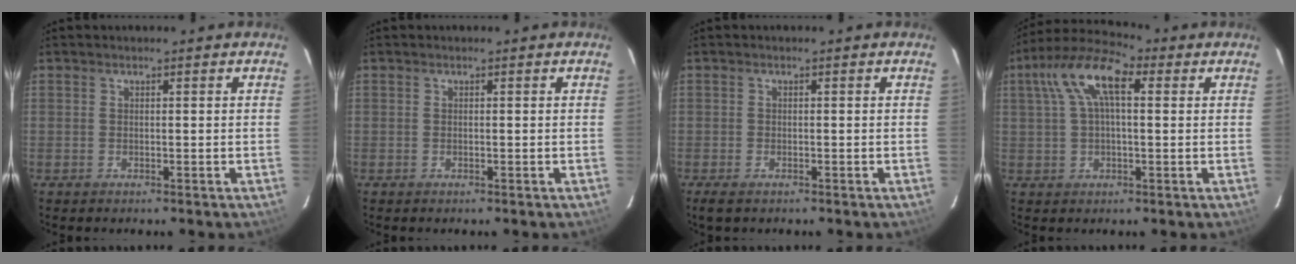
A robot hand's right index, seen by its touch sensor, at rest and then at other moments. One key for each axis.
{"total": 0.0}
{"total": 2.3, "fx": -1.6, "fy": 1.1, "fz": 1.4, "tx": -0.027, "ty": -0.007, "tz": -0.028}
{"total": 10.8, "fx": 3.2, "fy": 4.6, "fz": 9.2, "tx": -0.183, "ty": 0.035, "tz": 0.051}